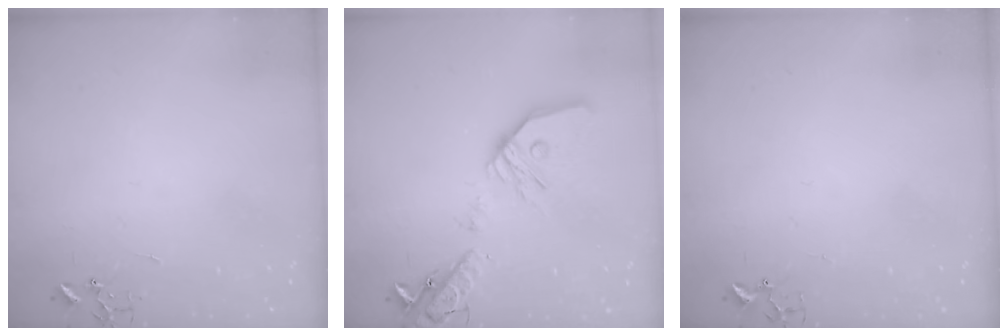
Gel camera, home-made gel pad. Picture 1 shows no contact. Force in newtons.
{"total": 21.4, "press": 21.2, "slide": 3.5}
{"total": 3.0, "press": 2.9, "slide": 0.4}